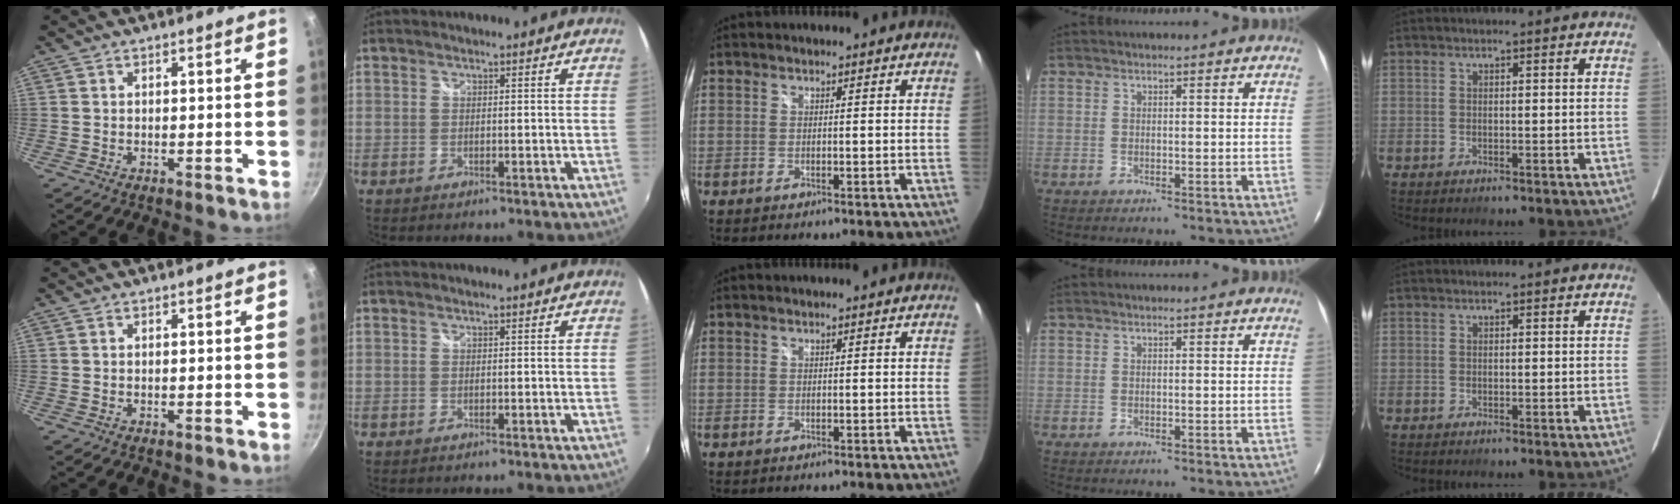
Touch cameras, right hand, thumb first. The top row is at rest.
{}